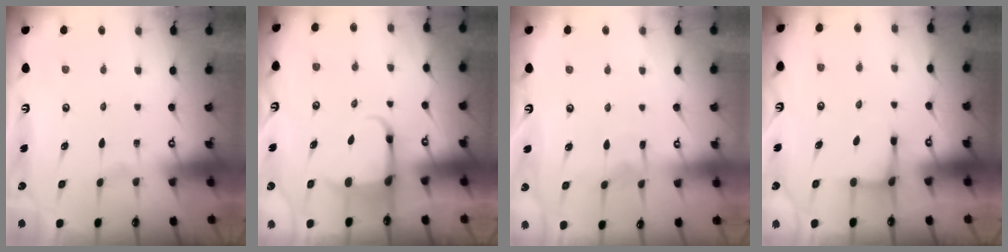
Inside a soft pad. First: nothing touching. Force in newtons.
{"total": 3.9, "press": 3.8, "slide": 1.1}
{"total": 4.7, "press": 4.7, "slide": 0.4}
{"total": 3.3, "press": 3.3, "slide": 0.3}